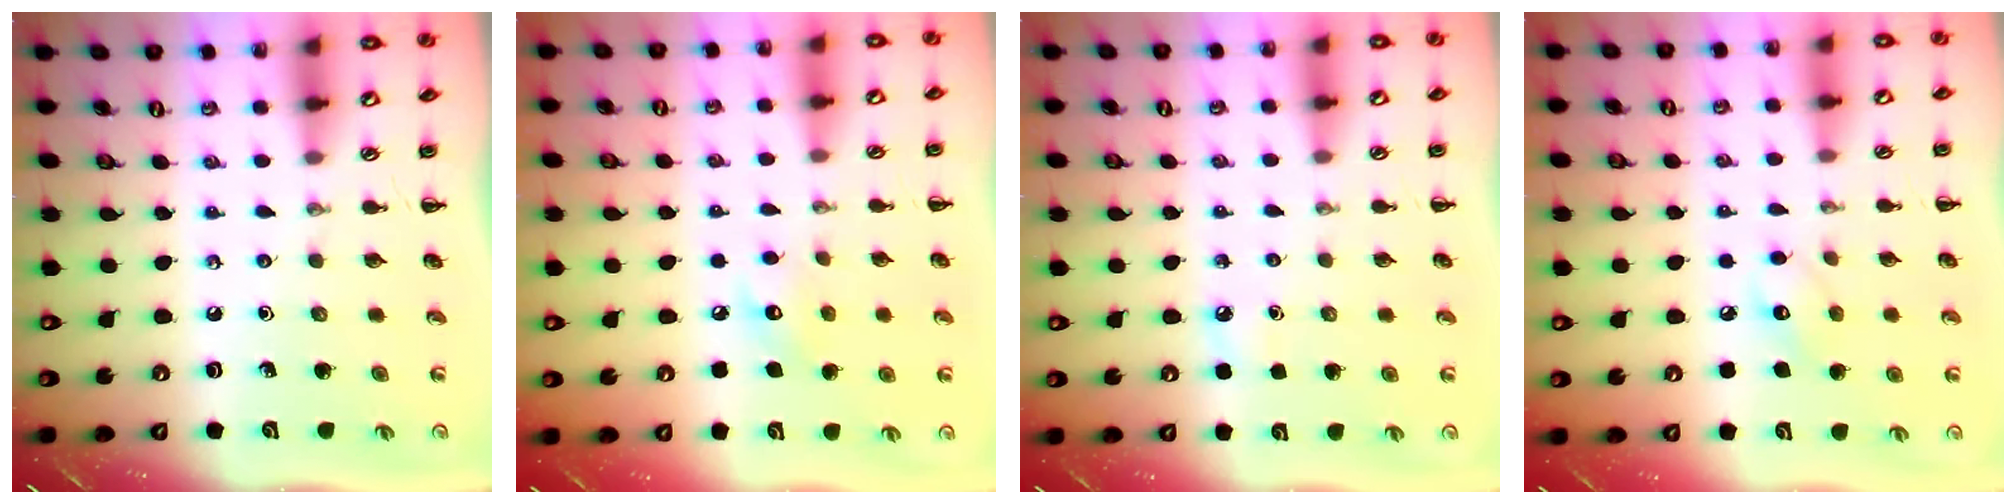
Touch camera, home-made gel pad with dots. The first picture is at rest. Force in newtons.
{"total": 6.9, "press": 6.8, "slide": 1.4}
{"total": 2.8, "press": 2.6, "slide": 1.0}
{"total": 8.4, "press": 8.3, "slide": 1.3}